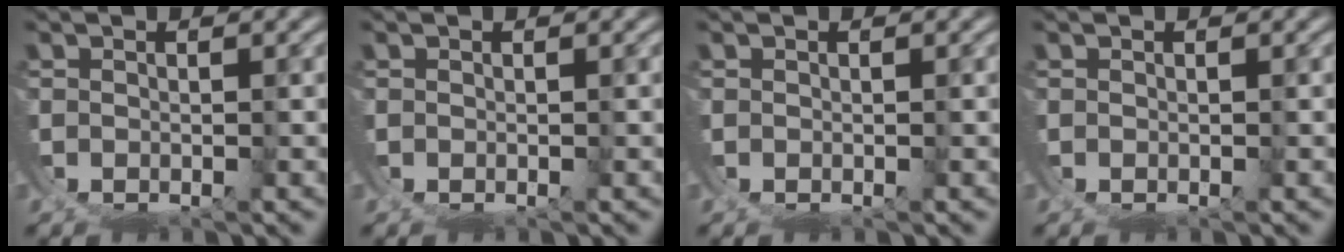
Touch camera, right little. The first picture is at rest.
{"total": 0.0}
{"total": 0.0}
{"total": 0.0}